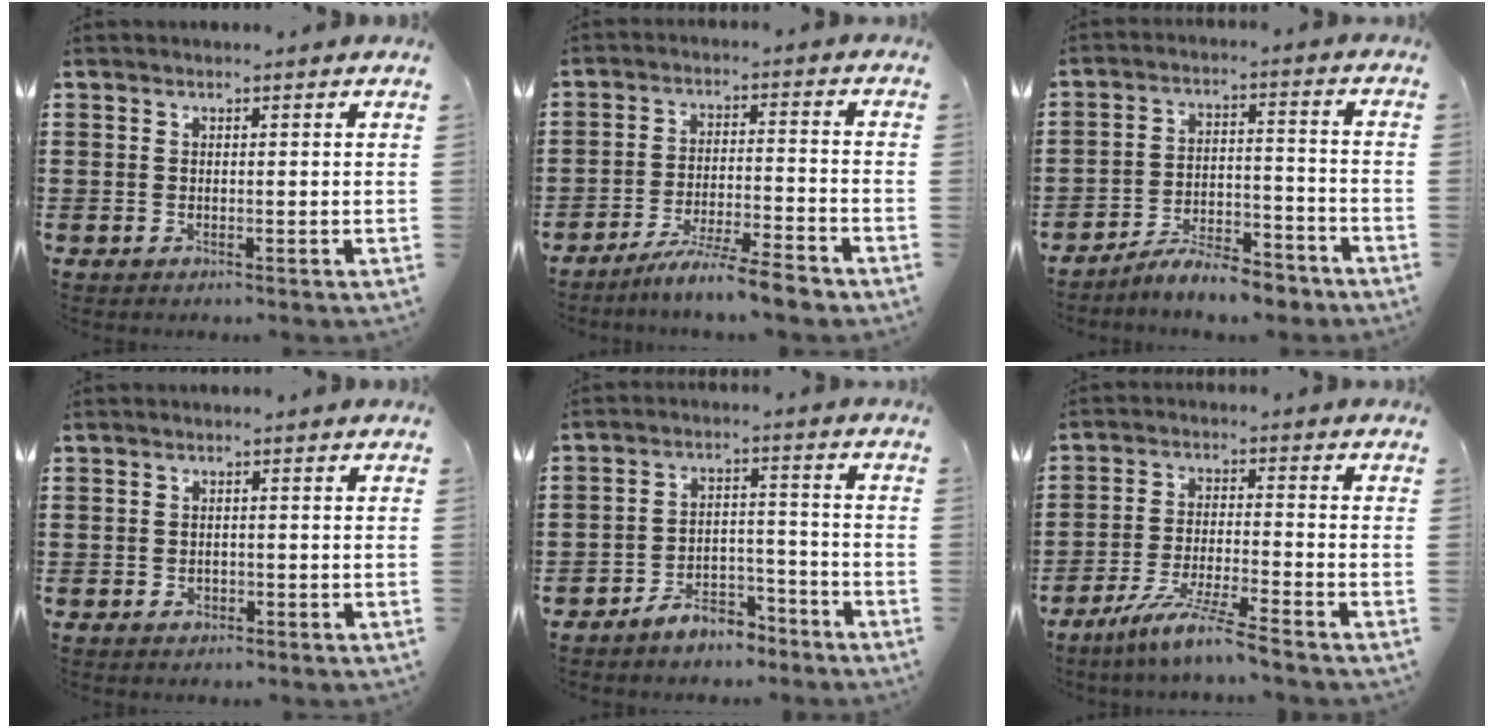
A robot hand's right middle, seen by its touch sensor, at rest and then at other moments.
{"total": 7.0, "force": [-6.3, -0.3, 2.9], "torque": [-0.054, -0.010, -0.121]}
{"total": 6.8, "force": [-6.4, 1.1, 2.0], "torque": [-0.032, 0.013, -0.123]}
{"total": 1.2, "force": [-0.5, 0.9, 0.5], "torque": [-0.012, 0.001, -0.012]}
{"total": 5.5, "force": [-5.2, 1.7, 0.9], "torque": [-0.013, 0.018, -0.103]}
{"total": 7.1, "force": [-6.1, -0.6, 3.5], "torque": [-0.079, -0.019, -0.121]}